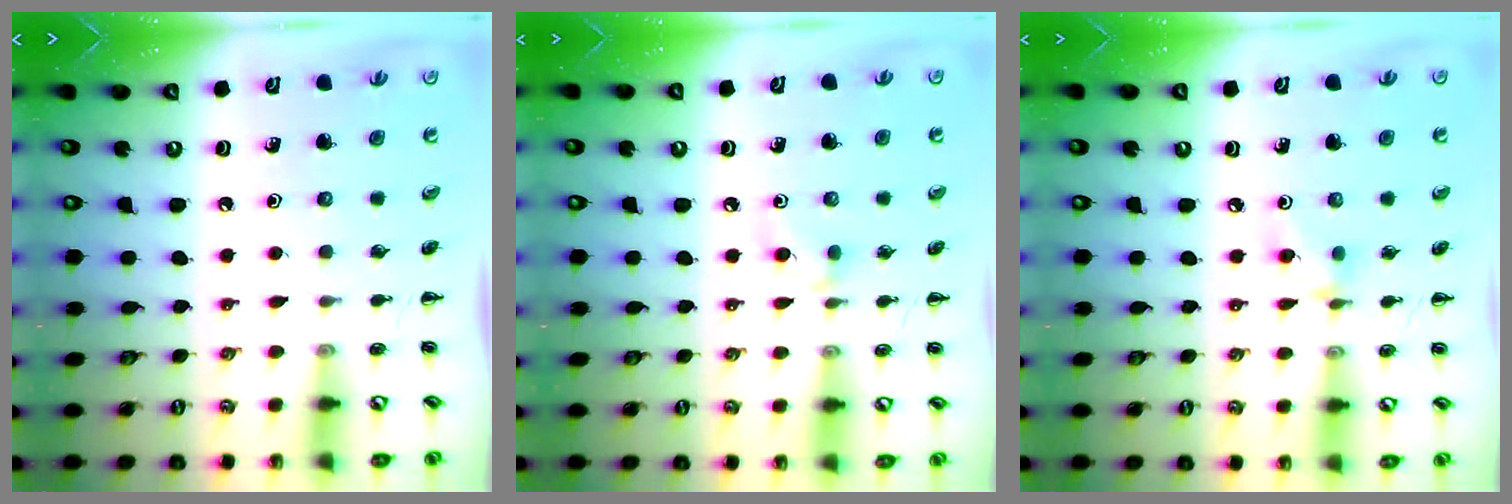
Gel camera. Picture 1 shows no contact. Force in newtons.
{"total": 5.0, "press": 4.6, "slide": 1.9}
{"total": 3.9, "press": 3.8, "slide": 0.8}